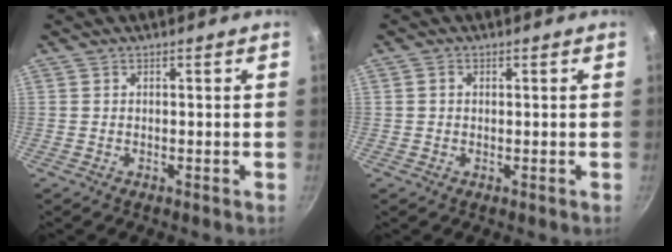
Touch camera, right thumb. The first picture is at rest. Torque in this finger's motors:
{"motor_torque": [0.14, -0.48, -0.16, -0.09, 0.10]}